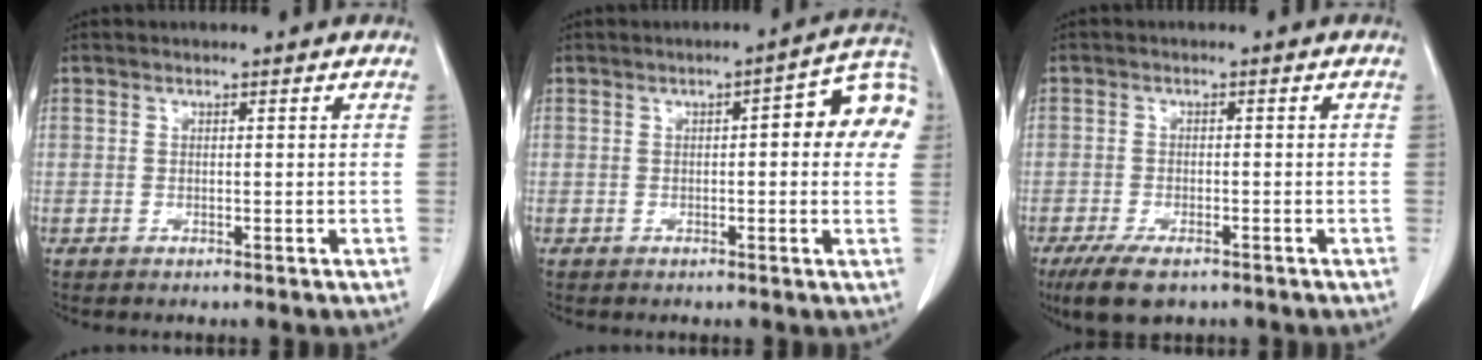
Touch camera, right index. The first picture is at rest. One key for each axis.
{"total": 9.3, "fx": 1.6, "fy": 2.4, "fz": 8.8, "tx": -0.102, "ty": 0.028, "tz": 0.011}
{"total": 5.9, "fx": -4.2, "fy": 2.4, "fz": 3.5, "tx": -0.067, "ty": -0.008, "tz": -0.069}